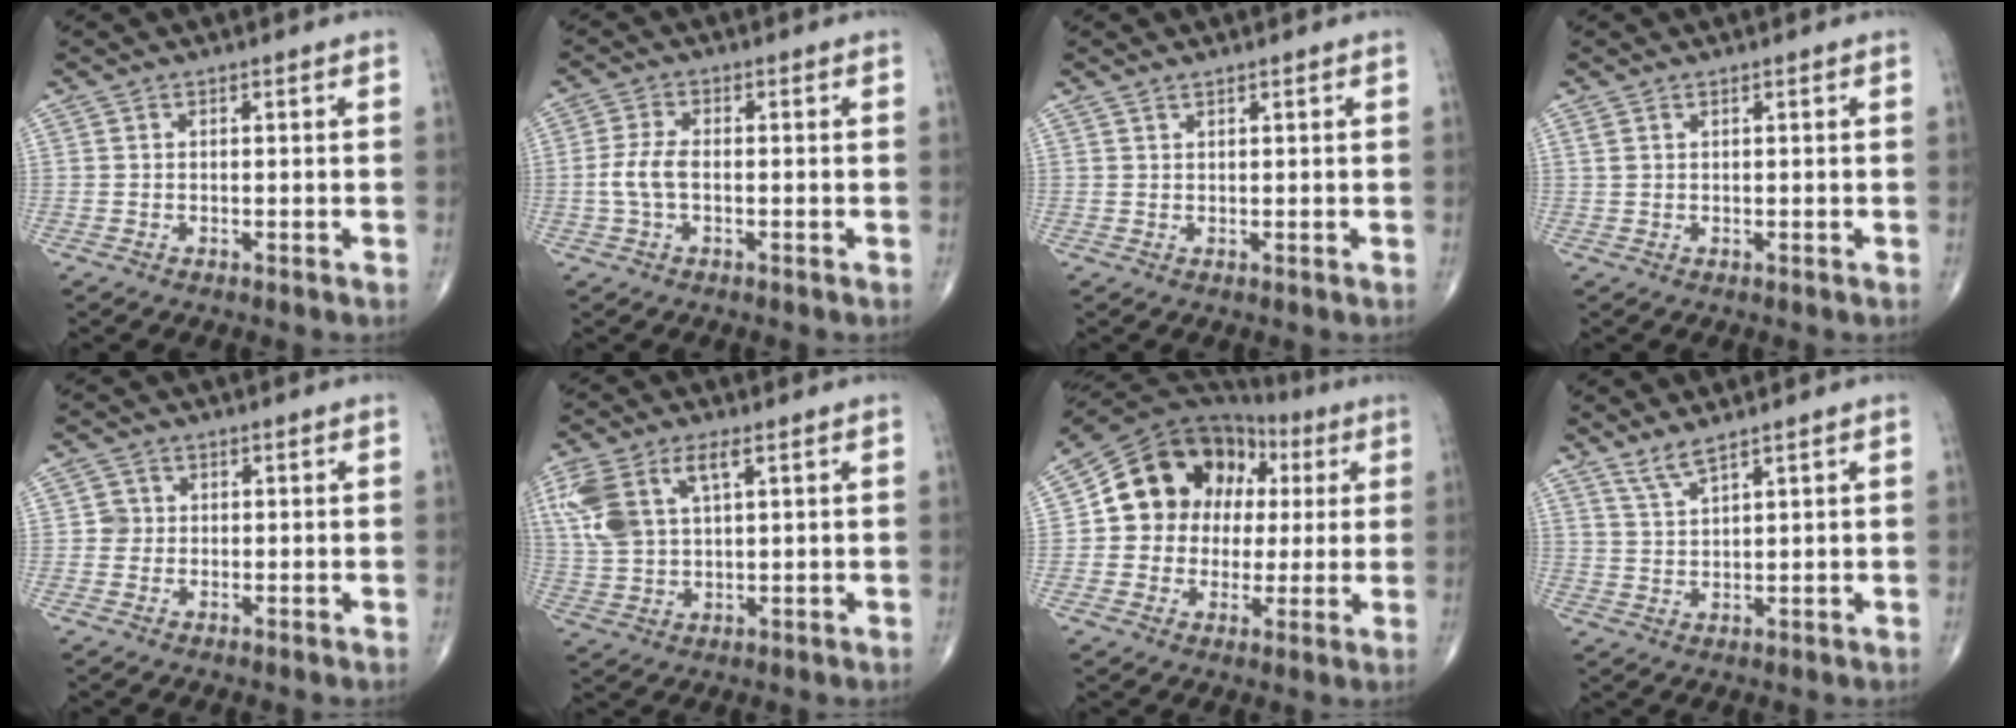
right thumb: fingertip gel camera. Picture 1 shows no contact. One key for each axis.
{"total": 4.4, "fx": -0.6, "fy": 2.2, "fz": 3.8, "tx": -0.094, "ty": 0.011, "tz": -0.016}
{"total": 0.7, "fx": 0.7, "fy": 0.2, "fz": 0.2, "tx": -0.006, "ty": -0.004, "tz": 0.014}
{"total": 1.0, "fx": 0.6, "fy": 0.3, "fz": 0.6, "tx": -0.016, "ty": 0.010, "tz": 0.019}
{"total": 2.0, "fx": 0.0, "fy": 2.0, "fz": 0.3, "tx": 0.009, "ty": 0.006, "tz": -0.004}
{"total": 11.6, "fx": 4.3, "fy": 5.8, "fz": 9.1, "tx": -0.211, "ty": 0.007, "tz": 0.089}
{"total": 17.2, "fx": 3.1, "fy": 14.1, "fz": 9.3, "tx": -0.109, "ty": 0.034, "tz": 0.055}
{"total": 3.6, "fx": 2.9, "fy": 0.3, "fz": 2.0, "tx": -0.044, "ty": -0.020, "tz": 0.064}